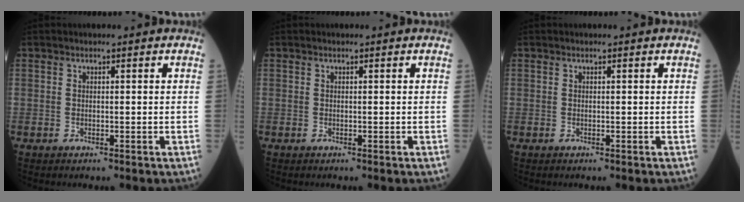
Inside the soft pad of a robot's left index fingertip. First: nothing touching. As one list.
[{"total": 0.0}, {"total": 0.0}]